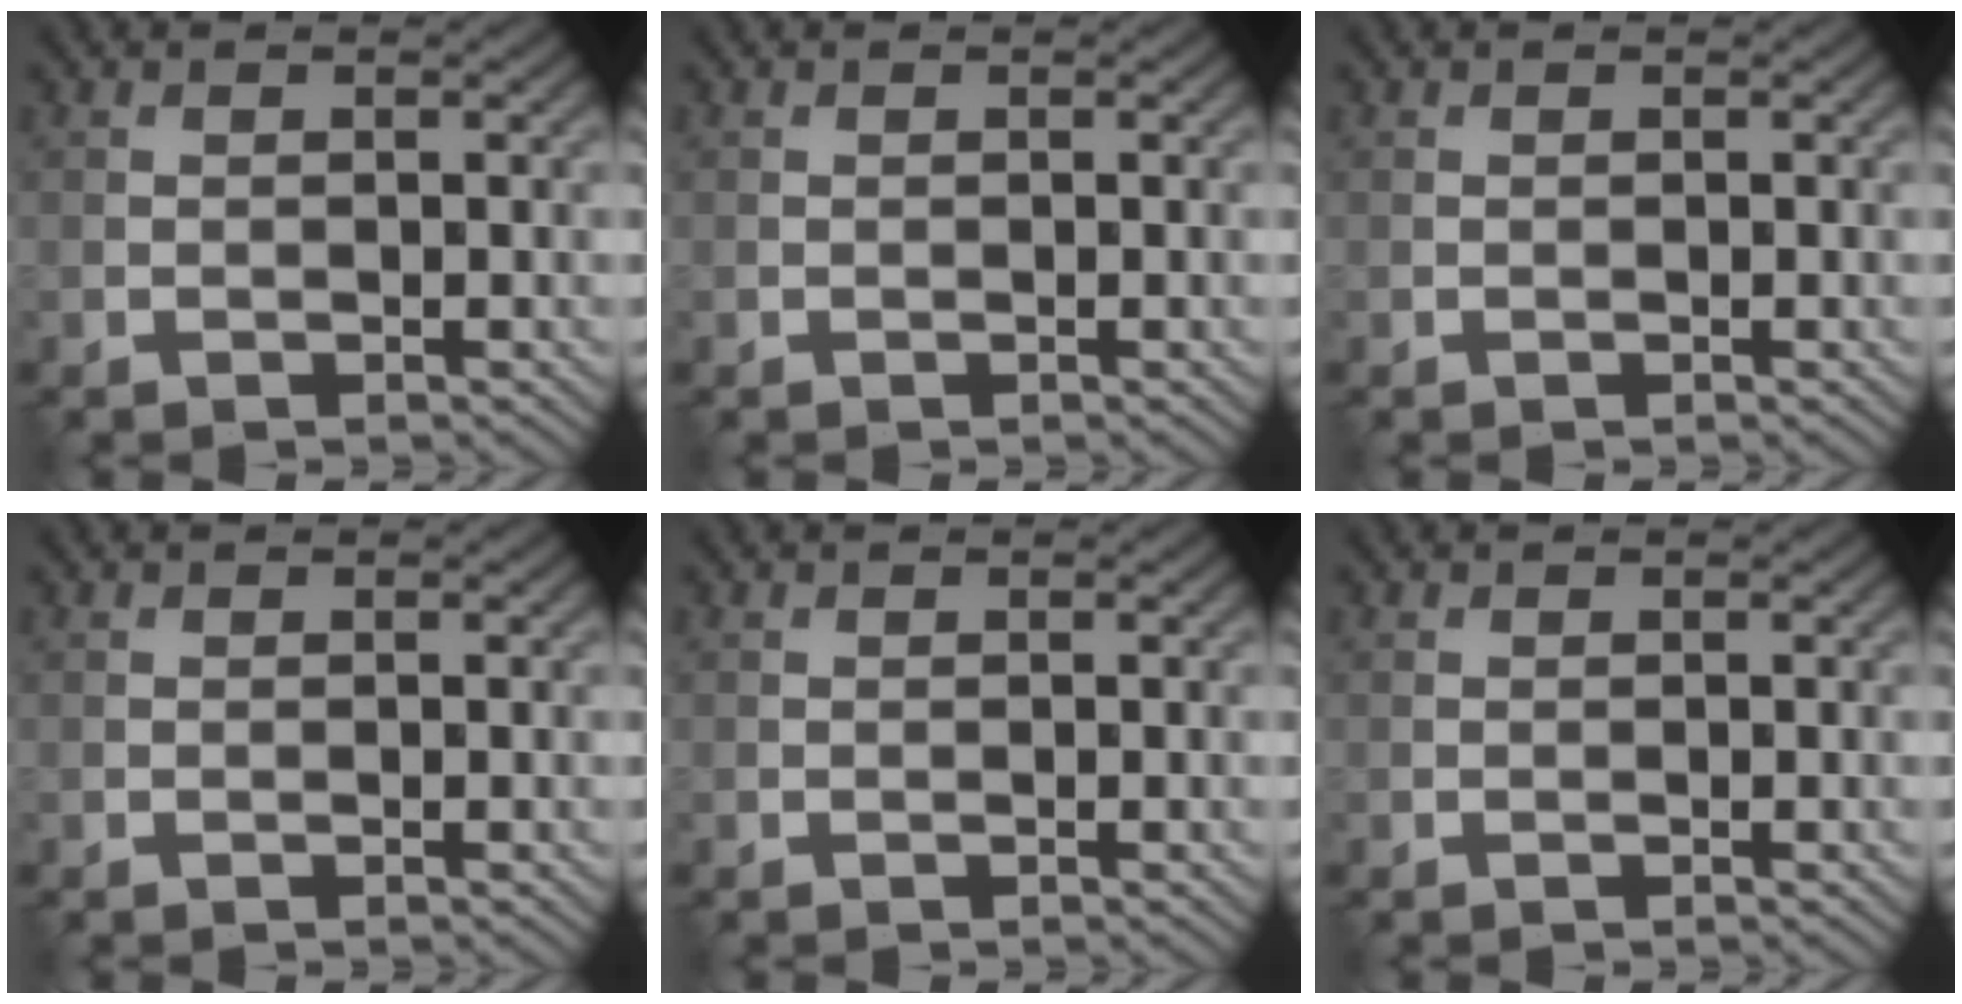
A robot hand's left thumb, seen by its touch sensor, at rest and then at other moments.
{"total": 0.0}
{"total": 0.0}
{"total": 0.0}
{"total": 0.0}
{"total": 0.0}